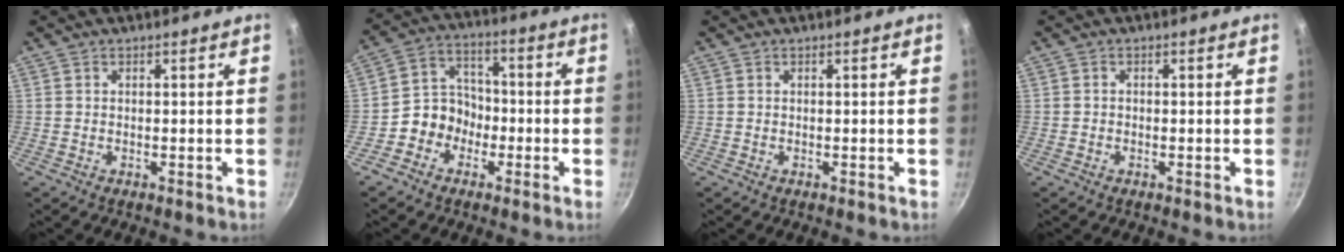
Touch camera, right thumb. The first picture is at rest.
{"total": 7.9, "force": [-3.2, 6.8, 2.6], "torque": [0.000, 0.049, -0.067]}
{"total": 0.0}
{"total": 0.5, "force": [-0.2, 0.5, 0.2], "torque": [-0.004, 0.003, -0.005]}